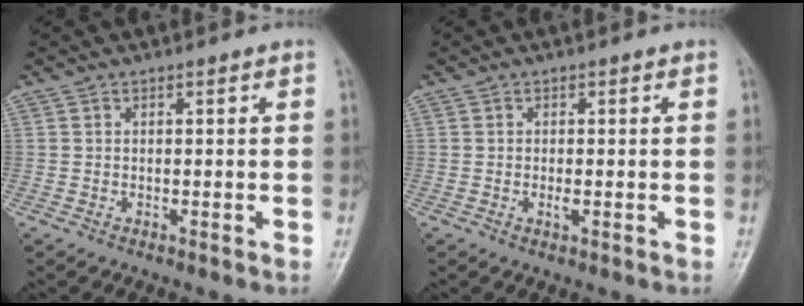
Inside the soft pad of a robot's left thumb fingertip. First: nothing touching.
{"total": 1.1, "force": [-0.2, 0.5, 0.9], "torque": [-0.017, -0.002, -0.004]}